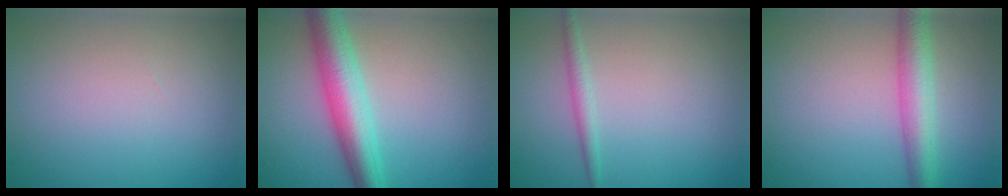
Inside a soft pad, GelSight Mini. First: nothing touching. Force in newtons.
{"total": 5.7, "press": 5.7, "slide": 0.1}
{"total": 1.3, "press": 1.3, "slide": 0.1}
{"total": 4.5, "press": 4.5, "slide": 0.1}